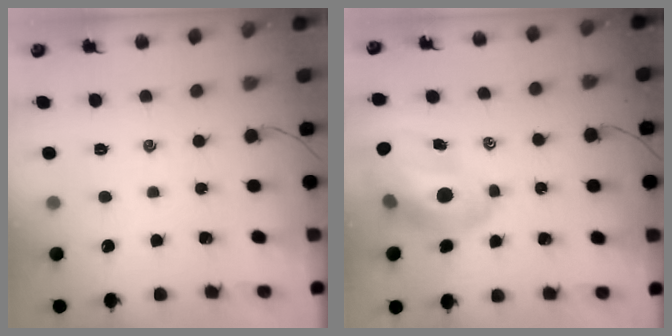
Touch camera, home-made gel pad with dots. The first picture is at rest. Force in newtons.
{"total": 14.2, "press": 13.6, "slide": 4.1}